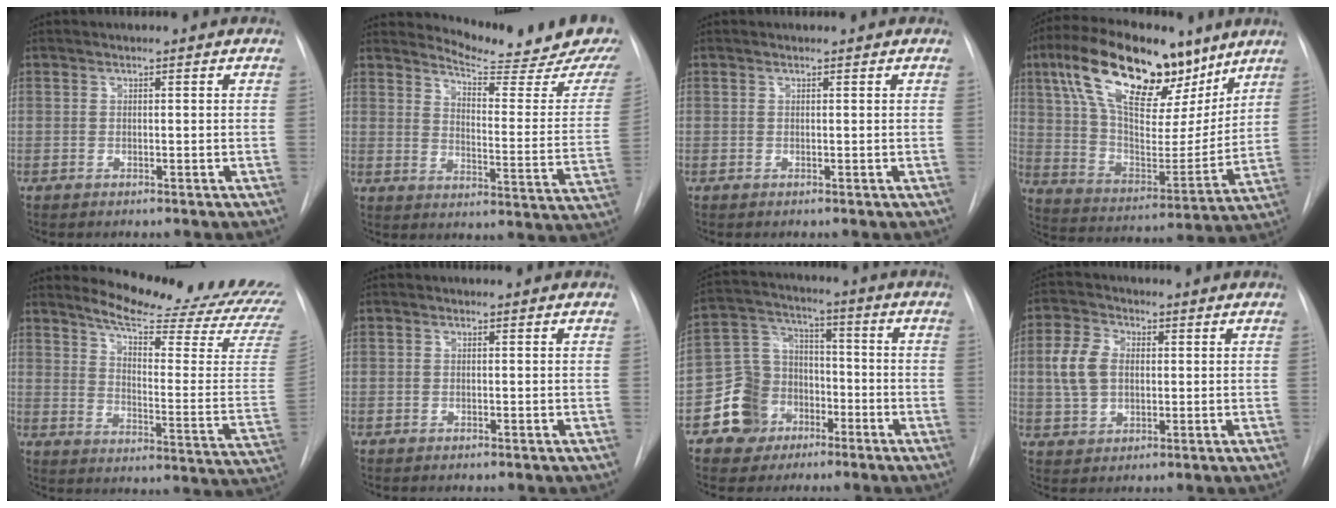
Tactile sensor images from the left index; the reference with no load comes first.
{"total": 16.4, "force": [15.6, 0.4, 5.1], "torque": [-0.072, -0.113, 0.183]}
{"total": 0.0}
{"total": 22.8, "force": [13.5, 9.1, 16.0], "torque": [-0.282, 0.027, 0.232]}
{"total": 22.3, "force": [20.5, 0.9, 8.7], "torque": [-0.125, -0.127, 0.249]}
{"total": 0.0}
{"total": 9.7, "force": [-4.8, 8.3, 1.7], "torque": [-0.032, 0.032, -0.077]}
{"total": 6.9, "force": [0.8, 4.9, 4.7], "torque": [-0.114, 0.018, 0.018]}